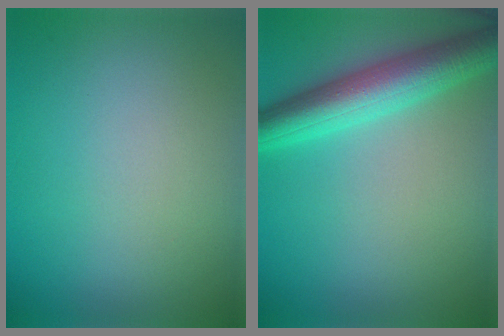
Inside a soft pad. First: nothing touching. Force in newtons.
{"total": 6.0, "press": 6.0, "slide": 0.1}